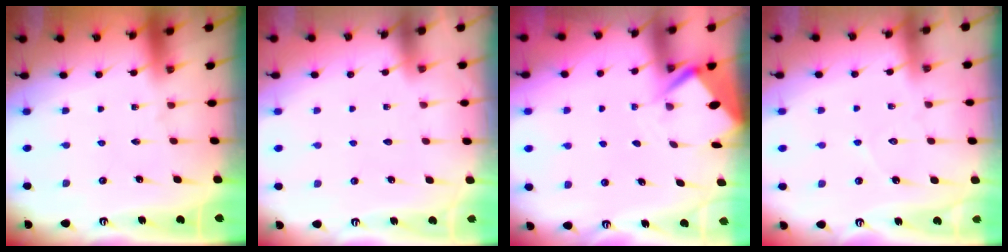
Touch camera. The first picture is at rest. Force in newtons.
{"total": 1.0, "press": 1.0, "slide": 0.0}
{"total": 3.6, "press": 3.6, "slide": 0.4}
{"total": 4.3, "press": 4.3, "slide": 0.3}